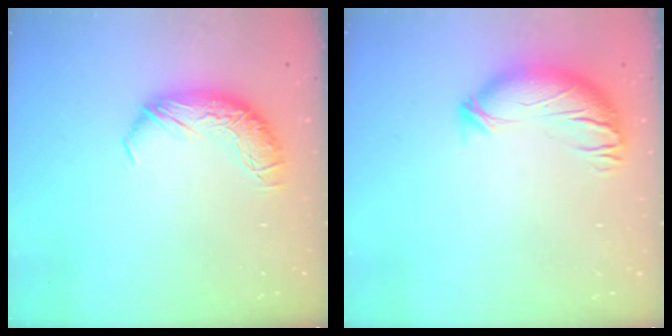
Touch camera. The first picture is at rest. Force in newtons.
{"total": 3.6, "press": 2.6, "slide": 2.5}